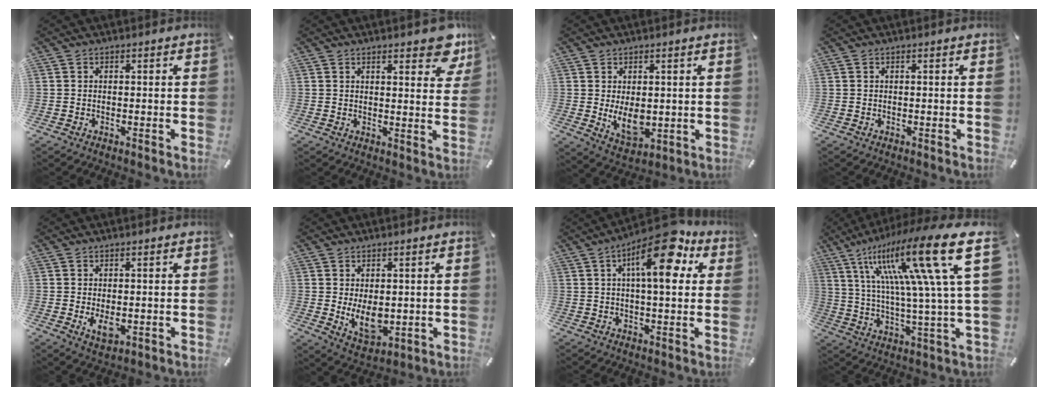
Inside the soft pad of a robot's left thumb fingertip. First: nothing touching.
{"total": 7.3, "force": [4.9, 2.7, 4.6], "torque": [-0.052, -0.030, 0.080]}
{"total": 7.9, "force": [0.2, 4.7, 6.4], "torque": [-0.112, -0.013, 0.005]}
{"total": 0.0}
{"total": 4.2, "force": [-0.5, 1.9, 3.7], "torque": [-0.075, -0.007, -0.014]}
{"total": 8.4, "force": [0.3, 5.0, 6.8], "torque": [-0.118, -0.014, 0.009]}
{"total": 16.0, "force": [6.7, 5.8, 13.4], "torque": [-0.209, -0.024, 0.103]}
{"total": 30.6, "force": [11.9, 6.0, 27.6], "torque": [-0.487, -0.070, 0.179]}